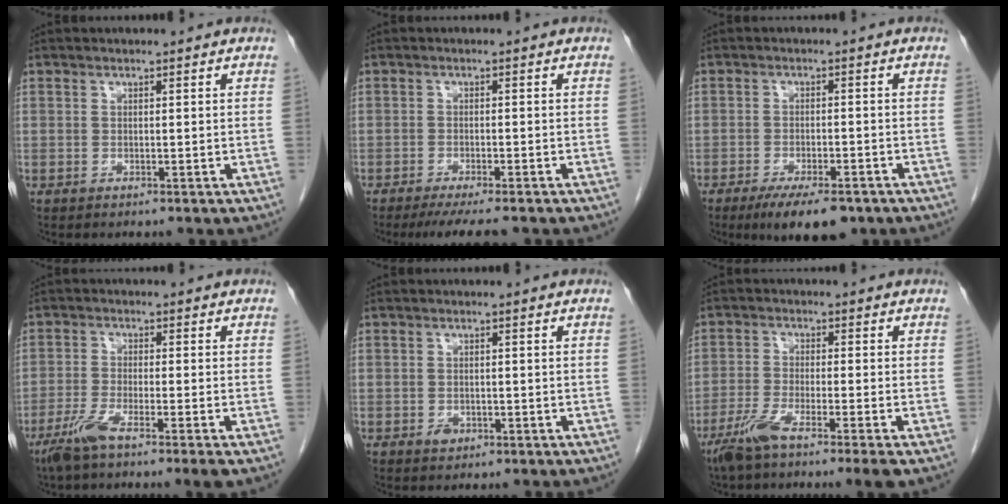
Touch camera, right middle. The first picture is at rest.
{"total": 6.9, "force": [-5.7, 0.6, 3.8], "torque": [-0.047, -0.012, -0.085]}
{"total": 8.4, "force": [-5.9, 2.5, 5.4], "torque": [-0.081, -0.011, -0.090]}
{"total": 6.2, "force": [-4.1, -0.4, 4.7], "torque": [-0.092, -0.018, -0.081]}
{"total": 1.3, "force": [-0.7, 0.9, 0.7], "torque": [-0.011, 0.002, -0.007]}
{"total": 7.4, "force": [-4.9, -0.5, 5.4], "torque": [-0.102, -0.020, -0.093]}